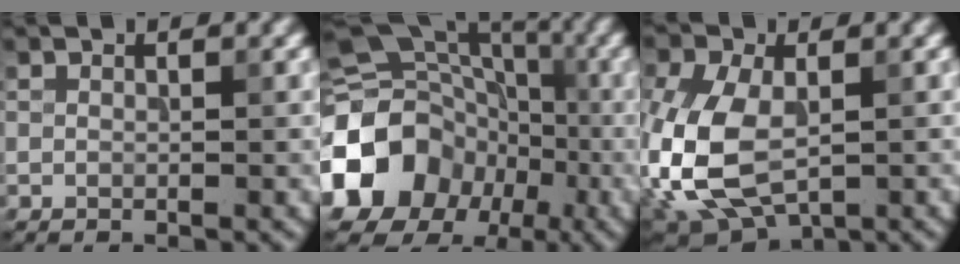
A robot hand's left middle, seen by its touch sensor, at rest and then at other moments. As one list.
[{"total": 15.5, "force": [-5.0, 13.3, 6.3], "torque": [-0.141, -0.009, -0.121]}, {"total": 9.7, "force": [-1.6, 5.8, 7.6], "torque": [-0.192, -0.009, -0.034]}]